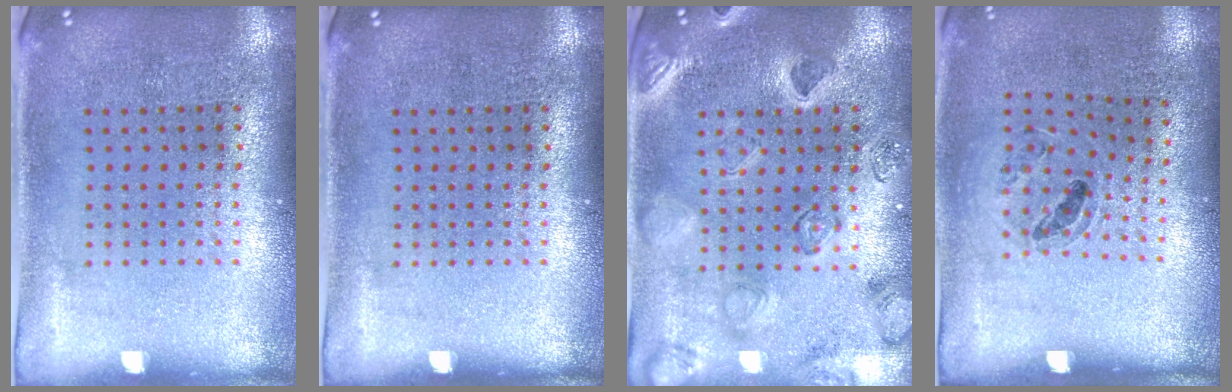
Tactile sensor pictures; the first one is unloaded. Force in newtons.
{"total": 0.0}
{"total": 2.5, "press": 2.4, "slide": 0.7}
{"total": 0.9, "press": 0.8, "slide": 0.3}